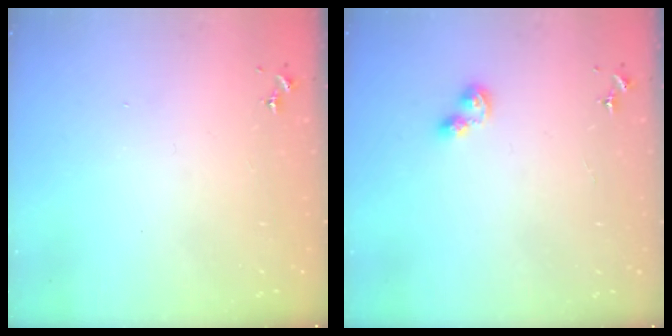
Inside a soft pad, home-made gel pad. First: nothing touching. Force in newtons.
{"total": 5.7, "press": 5.6, "slide": 0.6}